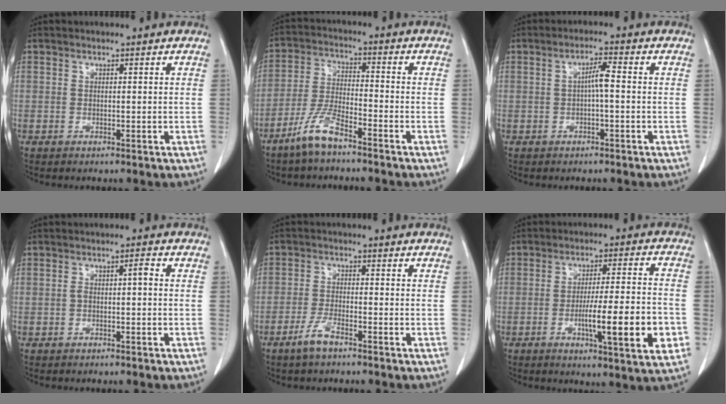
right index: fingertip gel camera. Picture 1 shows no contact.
{"total": 7.1, "force": [-5.2, 1.0, 4.7], "torque": [-0.106, -0.010, -0.108]}
{"total": 2.9, "force": [-0.2, 0.2, 2.9], "torque": [-0.052, 0.006, -0.002]}
{"total": 1.9, "force": [-0.3, 0.4, 1.8], "torque": [-0.032, 0.009, -0.006]}
{"total": 3.8, "force": [-2.8, 0.6, 2.5], "torque": [-0.055, -0.003, -0.055]}
{"total": 13.3, "force": [-3.9, 0.8, 12.7], "torque": [-0.194, -0.008, -0.060]}